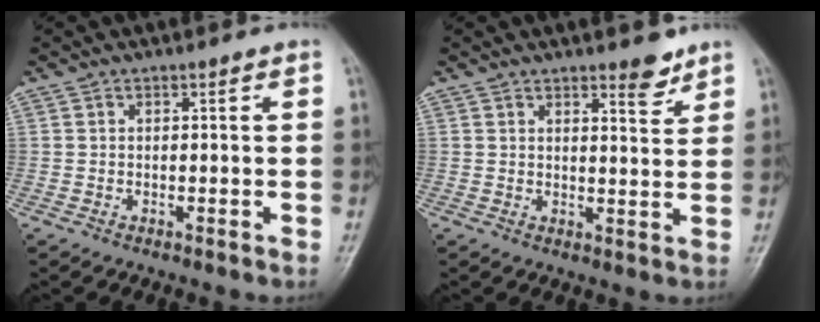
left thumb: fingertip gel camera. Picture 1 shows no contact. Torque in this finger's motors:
{"motor_torque": [-0.14, 0.05, -0.33, -0.33, 0.09]}